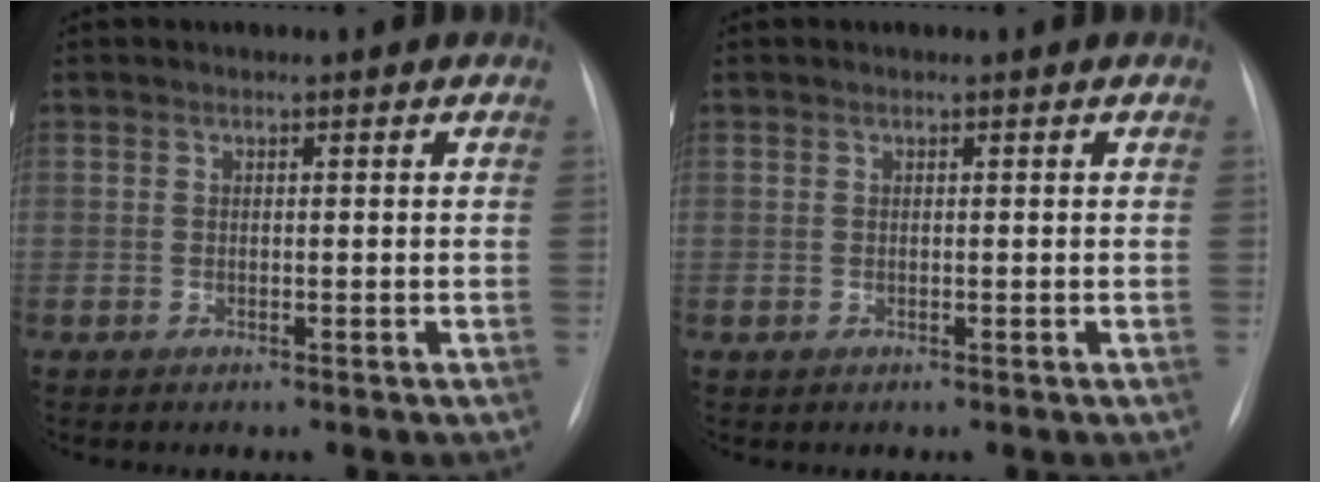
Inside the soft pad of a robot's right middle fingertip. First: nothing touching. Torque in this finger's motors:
{"motor_torque": [-0.21, -0.12, -0.01, 0.01]}